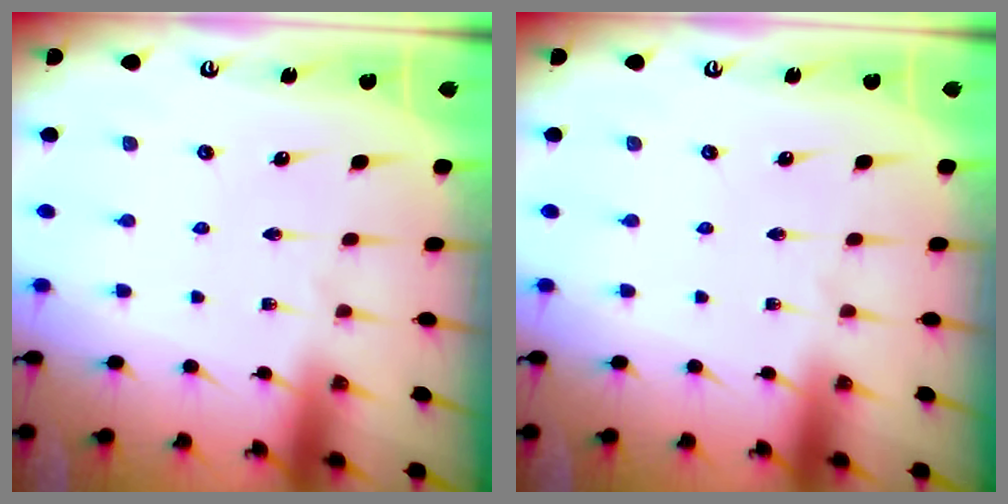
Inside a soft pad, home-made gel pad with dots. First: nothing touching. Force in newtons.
{"total": 0.0}